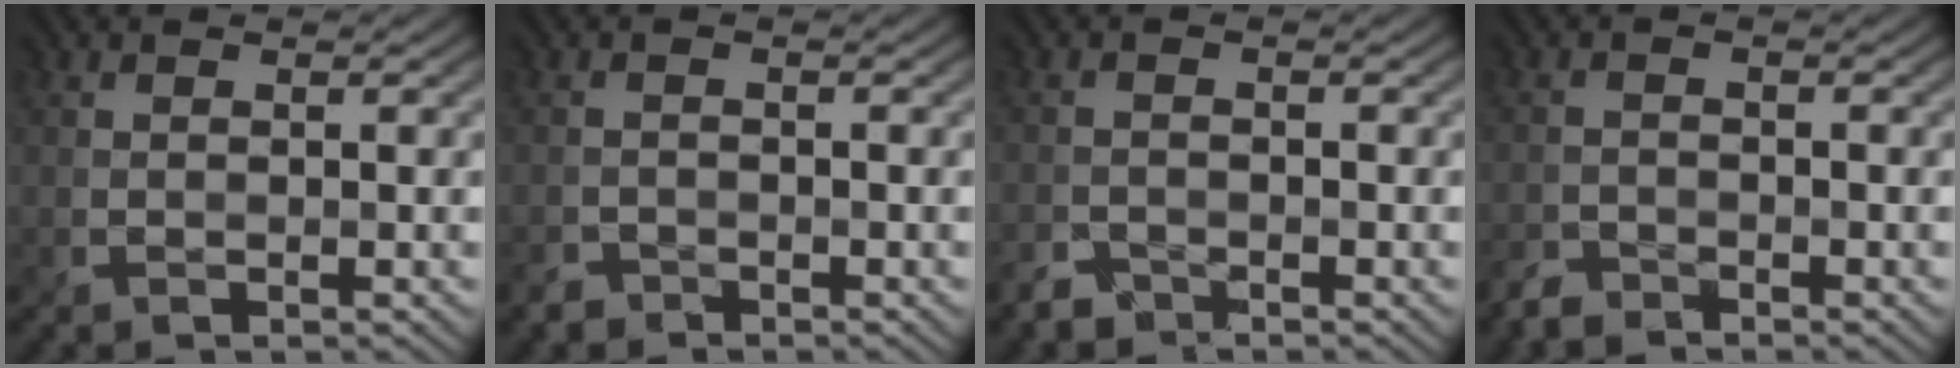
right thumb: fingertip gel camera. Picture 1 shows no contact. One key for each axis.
{"total": 1.6, "fx": -1.5, "fy": 0.5, "fz": -0.2, "tx": 0.002, "ty": -0.004, "tz": -0.031}
{"total": 2.0, "fx": -1.9, "fy": 0.4, "fz": 0.0, "tx": -0.002, "ty": -0.005, "tz": -0.042}
{"total": 2.3, "fx": -2.2, "fy": 0.3, "fz": 0.0, "tx": -0.001, "ty": -0.006, "tz": -0.050}